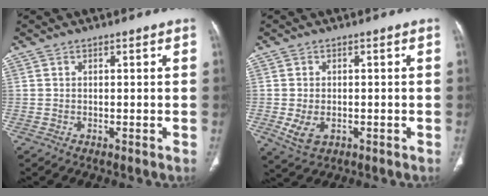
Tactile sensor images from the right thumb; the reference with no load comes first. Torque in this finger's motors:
{"motor_torque": [-0.26, 0.47, 0.26, 0.43, 0.02]}